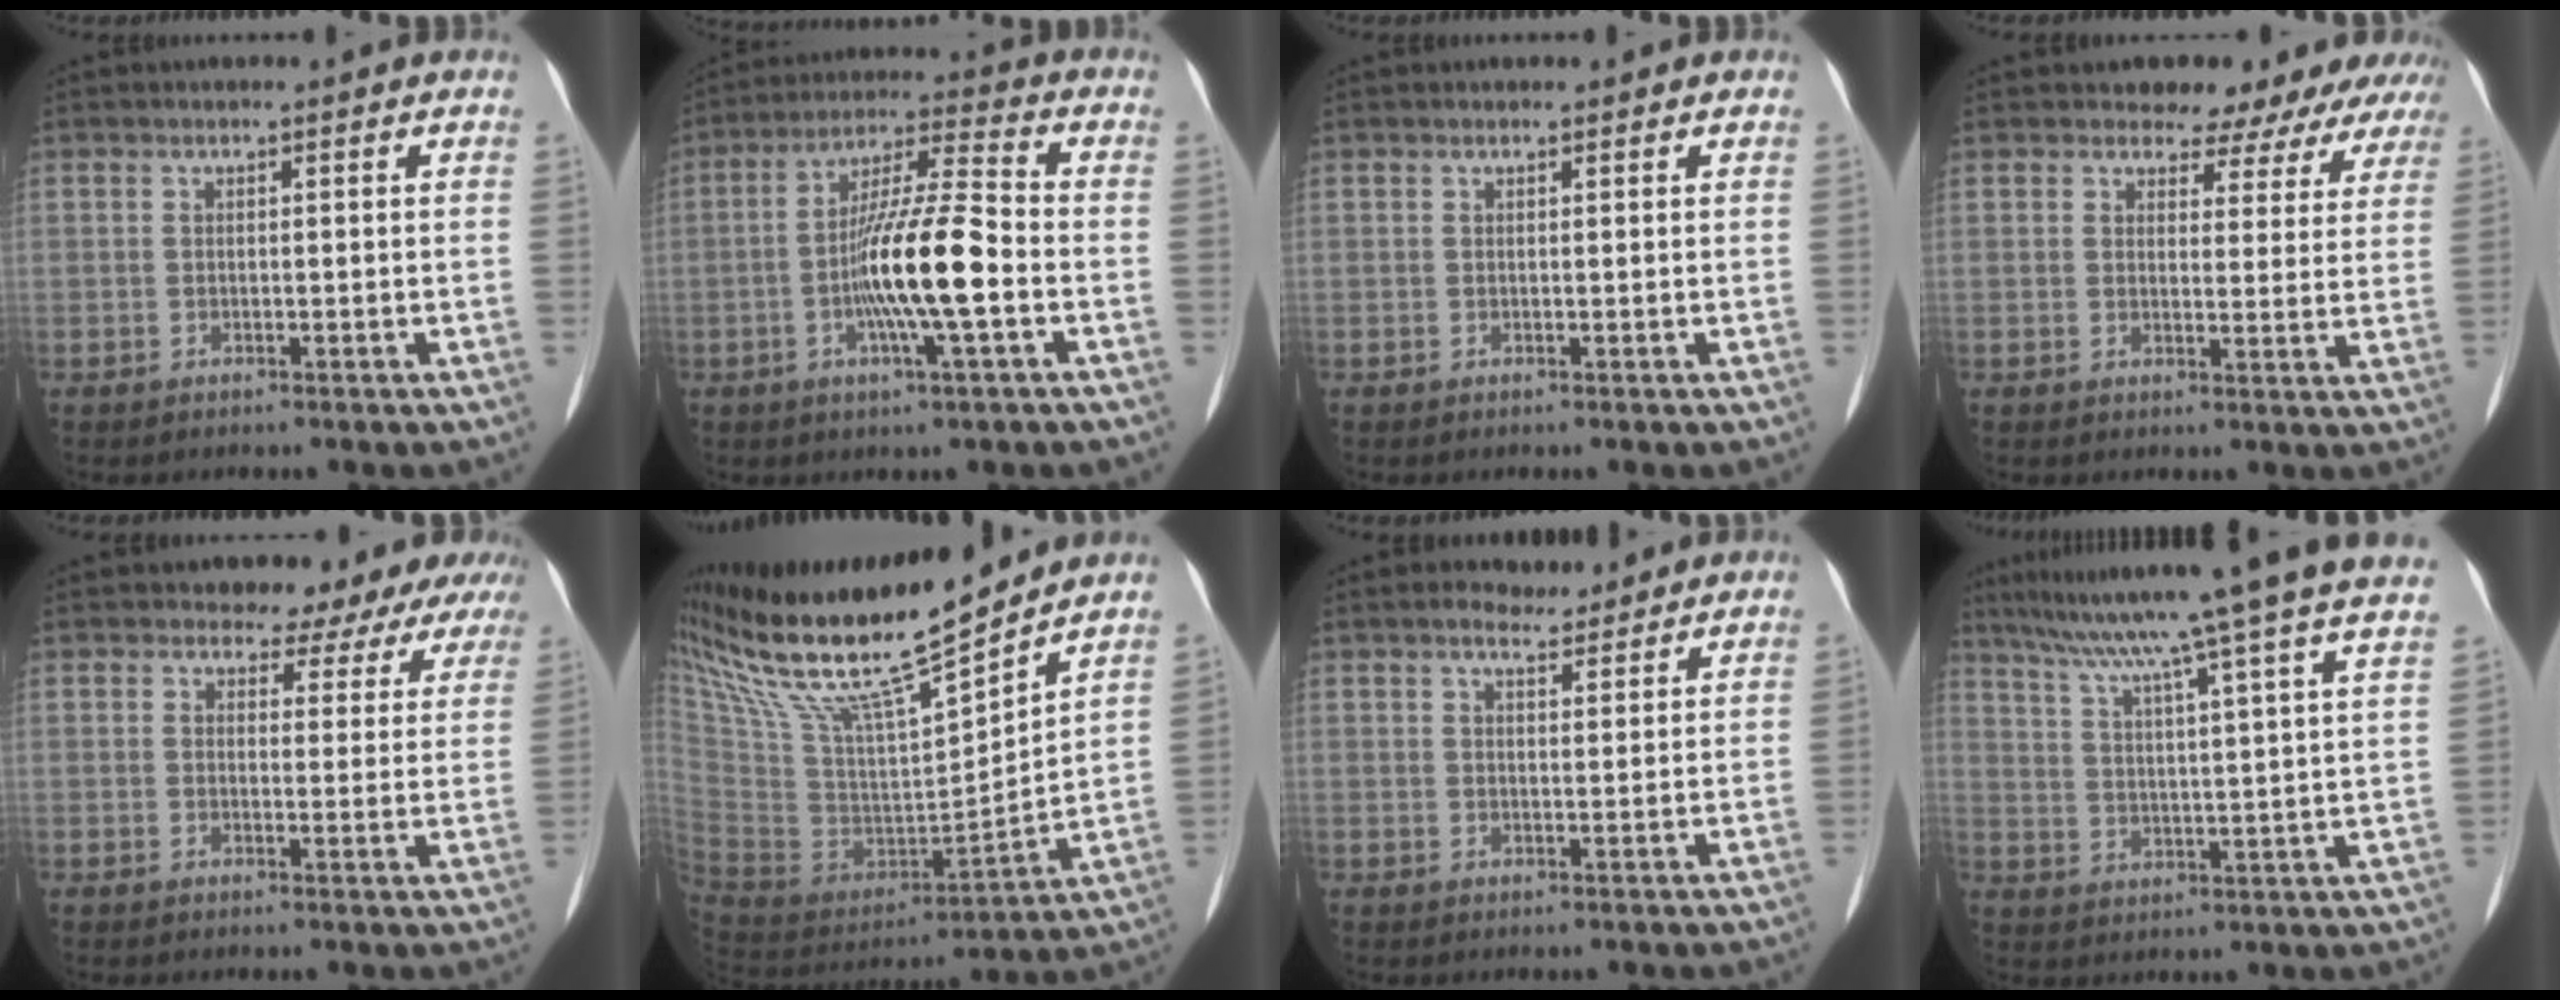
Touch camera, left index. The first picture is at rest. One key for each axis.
{"total": 12.0, "fx": -2.7, "fy": 1.0, "fz": 11.6, "tx": -0.220, "ty": 0.001, "tz": -0.054}
{"total": 0.6, "fx": 0.5, "fy": 0.3, "fz": 0.1, "tx": -0.012, "ty": 0.006, "tz": 0.009}
{"total": 10.3, "fx": 9.6, "fy": 3.6, "fz": 1.3, "tx": 0.020, "ty": -0.005, "tz": 0.084}
{"total": 8.8, "fx": 8.1, "fy": 3.0, "fz": 1.4, "tx": 0.007, "ty": -0.004, "tz": 0.070}
{"total": 23.6, "fx": 19.3, "fy": 2.4, "fz": 13.5, "tx": -0.256, "ty": 0.002, "tz": 0.358}
{"total": 3.9, "fx": 3.4, "fy": 1.3, "fz": 1.4, "tx": -0.027, "ty": 0.011, "tz": 0.055}
{"total": 23.3, "fx": 19.8, "fy": -2.0, "fz": 12.0, "tx": -0.199, "ty": -0.023, "tz": 0.266}